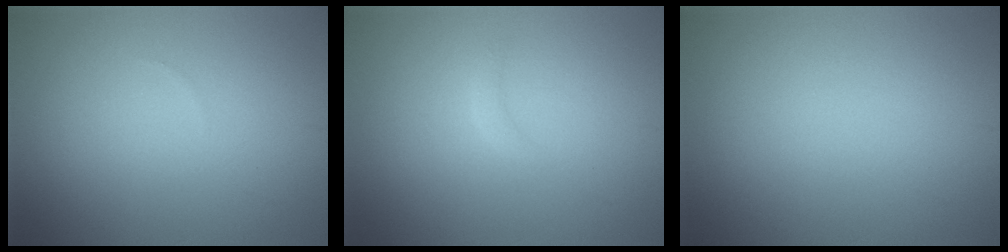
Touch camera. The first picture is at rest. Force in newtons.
{"total": 0.8, "press": 0.7, "slide": 0.2}
{"total": 0.0}